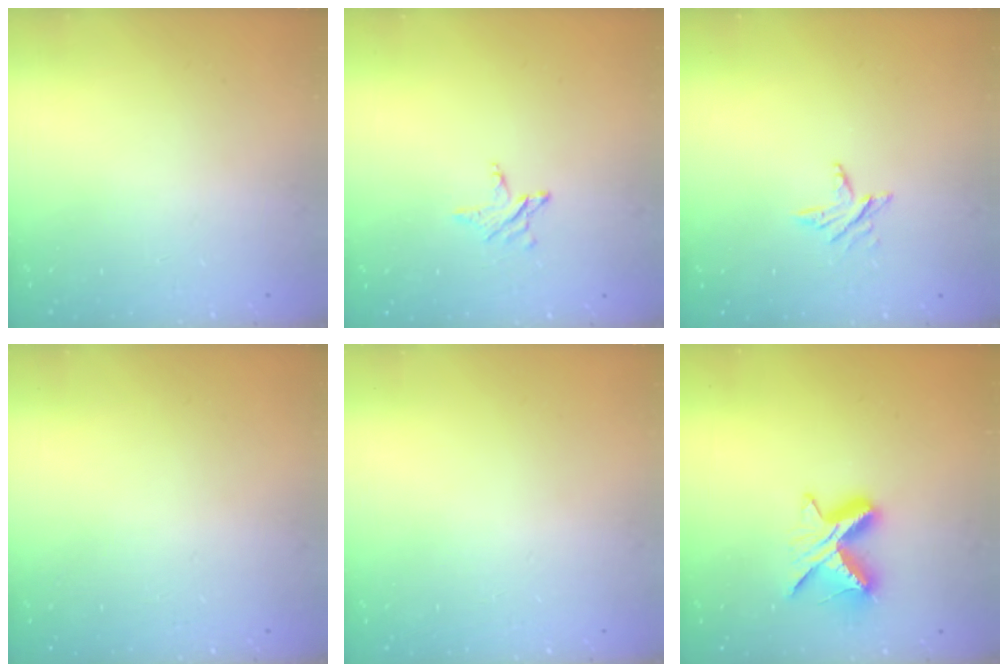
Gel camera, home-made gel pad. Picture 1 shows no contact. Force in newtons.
{"total": 3.2, "press": 3.2, "slide": 0.3}
{"total": 3.9, "press": 3.8, "slide": 0.5}
{"total": 0.0}
{"total": 0.0}
{"total": 8.9, "press": 8.9, "slide": 0.6}